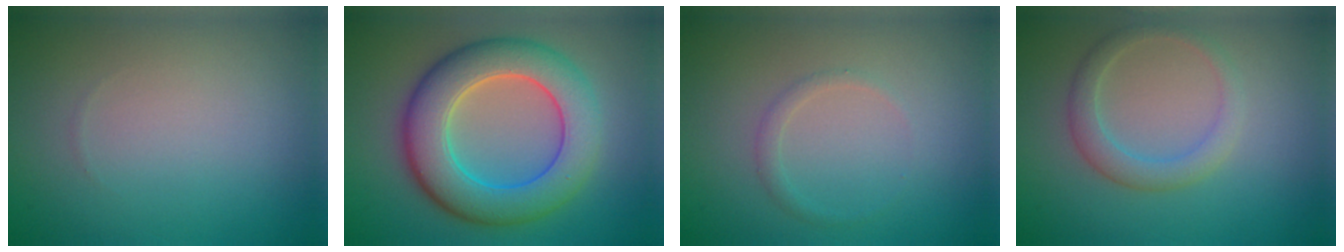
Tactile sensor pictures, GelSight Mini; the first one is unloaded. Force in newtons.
{"total": 9.0, "press": 9.0, "slide": 0.3}
{"total": 1.0, "press": 1.0, "slide": 0.0}
{"total": 2.6, "press": 2.6, "slide": 0.3}